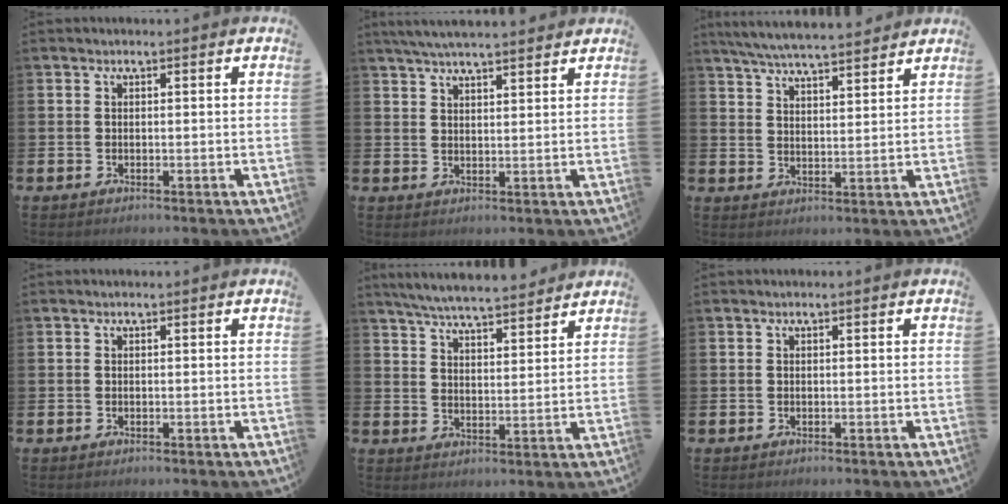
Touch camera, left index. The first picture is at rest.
{"total": 4.6, "force": [4.3, 0.5, 1.5], "torque": [-0.040, -0.008, 0.080]}
{"total": 6.0, "force": [5.8, 0.2, 1.3], "torque": [-0.052, -0.025, 0.106]}
{"total": 0.0}
{"total": 6.2, "force": [6.0, 0.4, 1.3], "torque": [-0.046, -0.031, 0.108]}
{"total": 0.0}